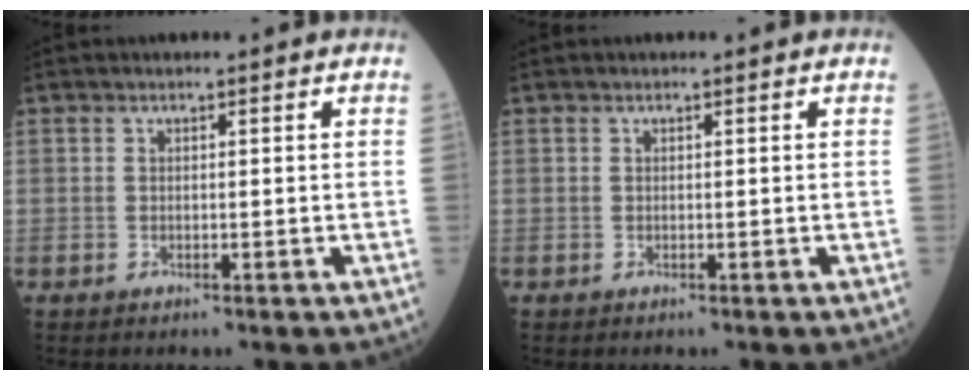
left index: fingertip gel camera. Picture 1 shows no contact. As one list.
[{"total": 0.0}]